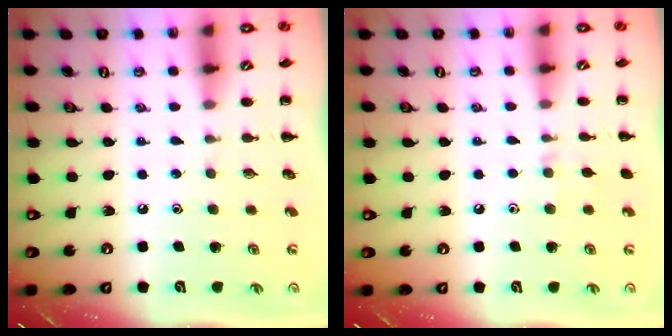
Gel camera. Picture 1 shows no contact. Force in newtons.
{"total": 4.8, "press": 4.6, "slide": 1.6}